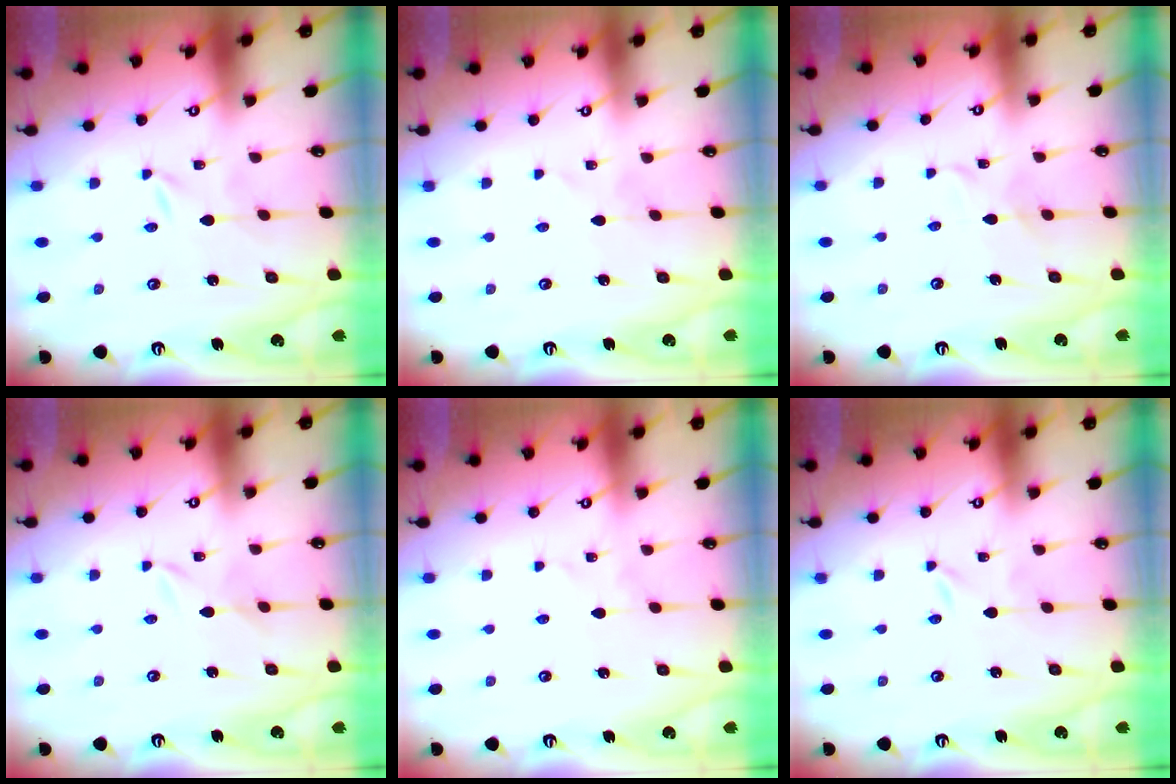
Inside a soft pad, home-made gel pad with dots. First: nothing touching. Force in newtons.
{"total": 2.7, "press": 2.7, "slide": 0.3}
{"total": 7.0, "press": 6.9, "slide": 0.4}
{"total": 2.5, "press": 2.5, "slide": 0.3}
{"total": 3.9, "press": 3.9, "slide": 0.3}
{"total": 0.0}